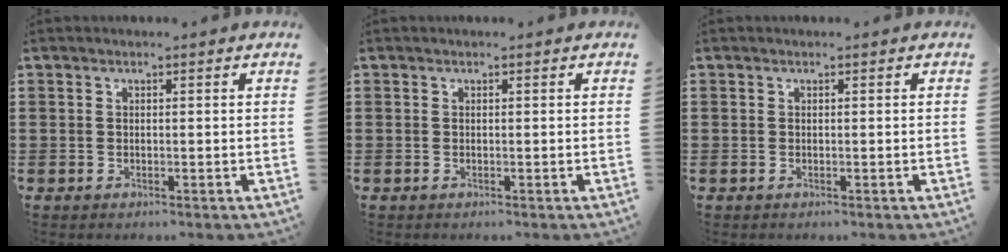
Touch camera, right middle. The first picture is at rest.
{"total": 0.0}
{"total": 0.0}